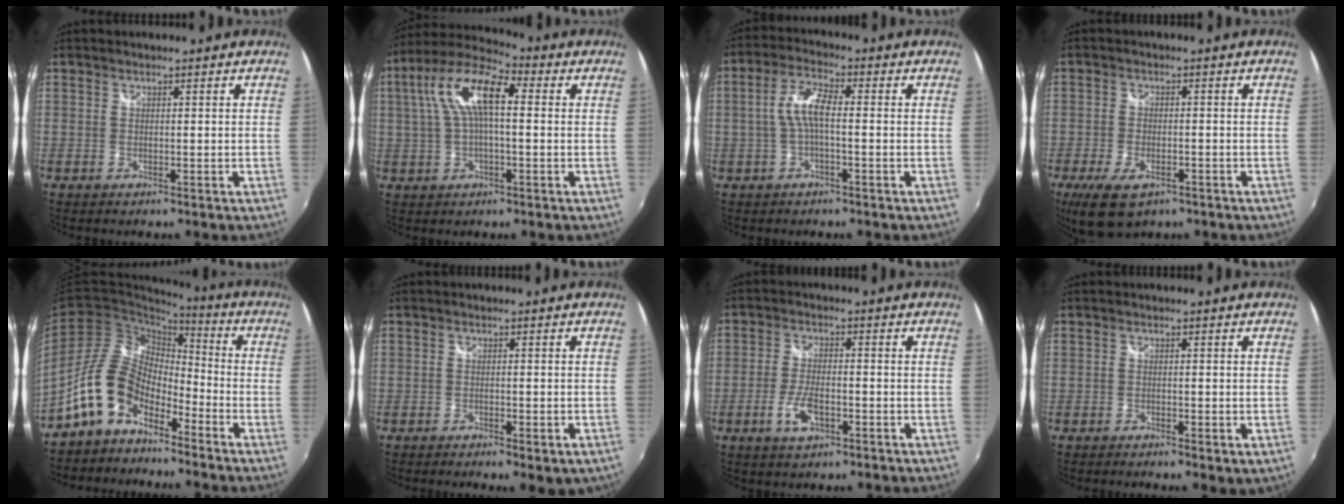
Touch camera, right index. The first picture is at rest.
{"total": 12.5, "force": [2.0, 4.8, 11.3], "torque": [-0.220, 0.027, 0.028]}
{"total": 5.9, "force": [-0.6, 1.7, 5.6], "torque": [-0.116, 0.014, -0.011]}
{"total": 9.3, "force": [-5.4, 4.7, 6.0], "torque": [-0.140, -0.025, -0.092]}
{"total": 12.0, "force": [-8.1, 6.7, 5.9], "torque": [-0.115, 0.025, -0.156]}
{"total": 4.2, "force": [-2.4, 1.2, 3.2], "torque": [-0.056, -0.017, -0.033]}
{"total": 6.0, "force": [-2.5, 2.6, 4.8], "torque": [-0.106, -0.003, -0.046]}
{"total": 2.3, "force": [-0.9, 0.7, 2.0], "torque": [-0.032, -0.008, -0.012]}